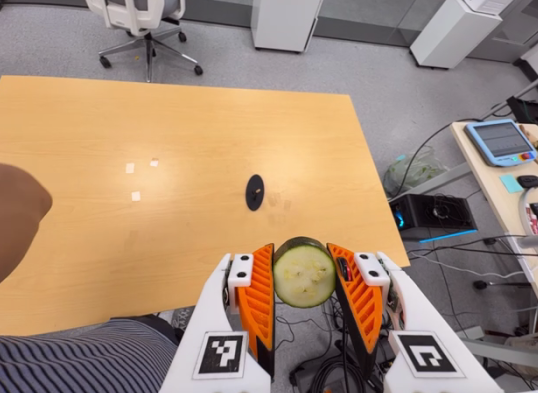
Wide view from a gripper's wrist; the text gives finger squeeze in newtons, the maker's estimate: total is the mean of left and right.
{"total": 8.6, "left": 7.6, "right": 9.6}